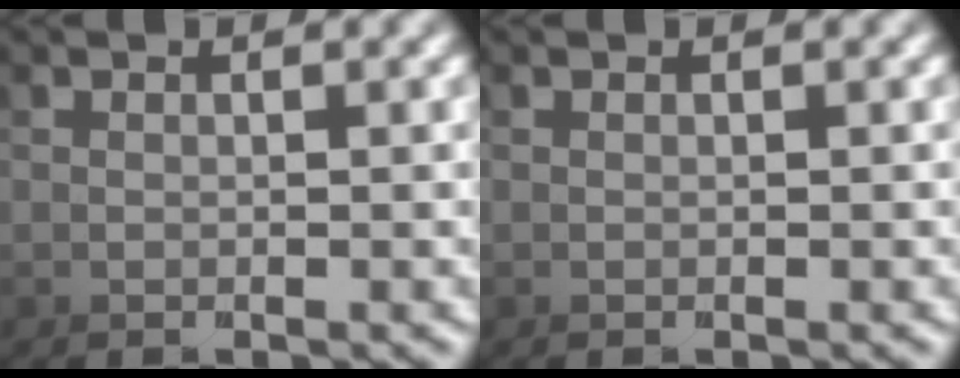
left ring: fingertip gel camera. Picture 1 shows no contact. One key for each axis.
{"total": 0.0}